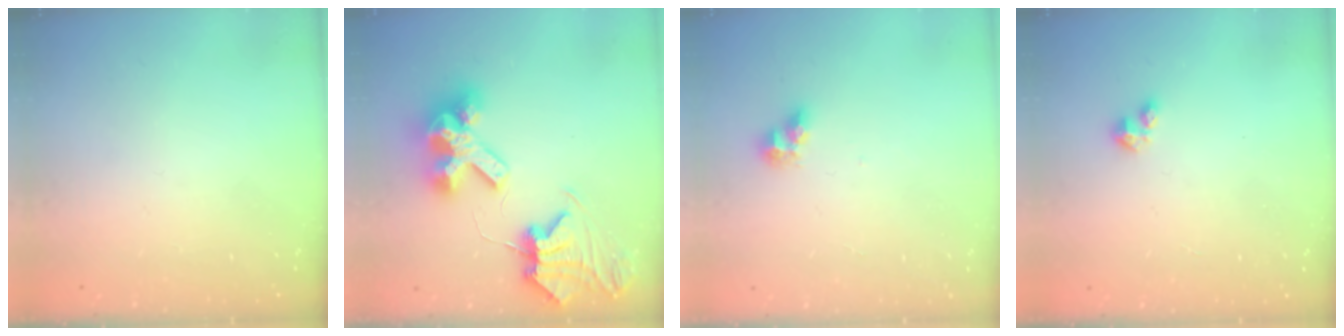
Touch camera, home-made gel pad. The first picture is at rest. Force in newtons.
{"total": 12.4, "press": 12.3, "slide": 1.6}
{"total": 6.0, "press": 6.0, "slide": 0.1}
{"total": 1.6, "press": 1.6, "slide": 0.4}